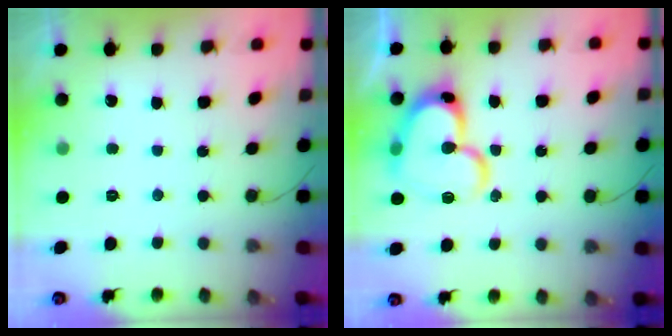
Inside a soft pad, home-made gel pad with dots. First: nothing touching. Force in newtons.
{"total": 20.2, "press": 20.1, "slide": 2.3}